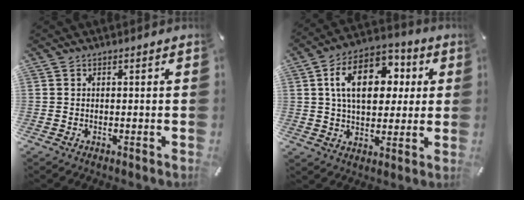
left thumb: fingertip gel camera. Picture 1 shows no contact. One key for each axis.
{"total": 15.9, "fx": 4.1, "fy": 10.6, "fz": 11.1, "tx": -0.190, "ty": 0.003, "tz": 0.071}